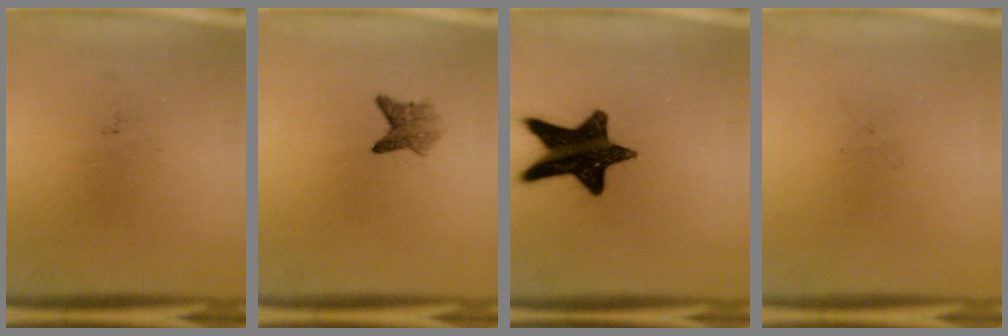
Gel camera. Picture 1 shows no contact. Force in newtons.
{"total": 2.7}
{"total": 15.9}
{"total": 0.0}